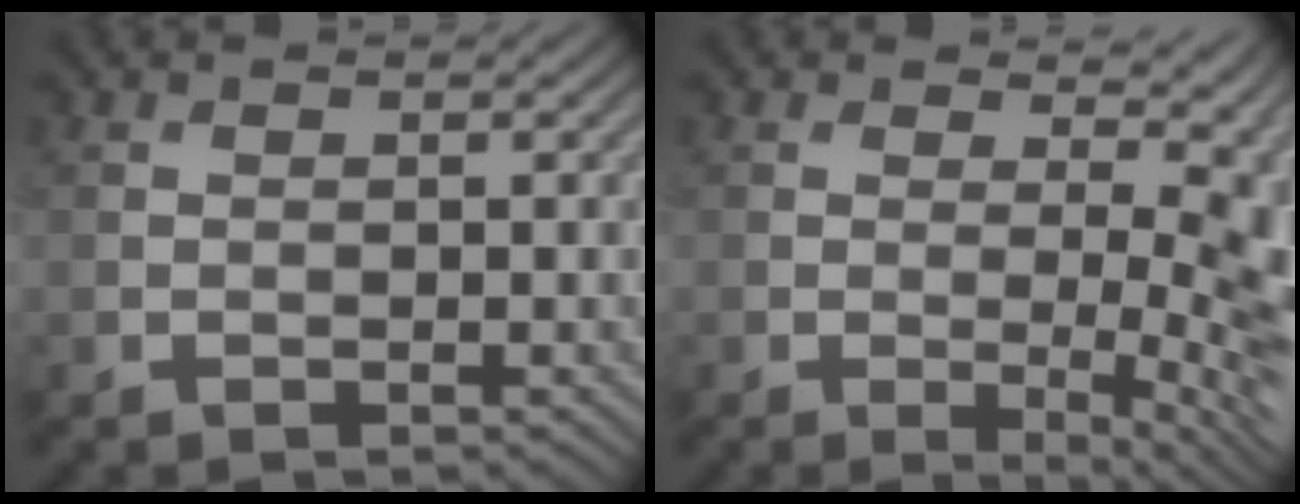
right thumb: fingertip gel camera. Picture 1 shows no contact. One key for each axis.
{"total": 11.3, "fx": 0.9, "fy": 4.2, "fz": 10.4, "tx": -0.106, "ty": 0.004, "tz": 0.022}